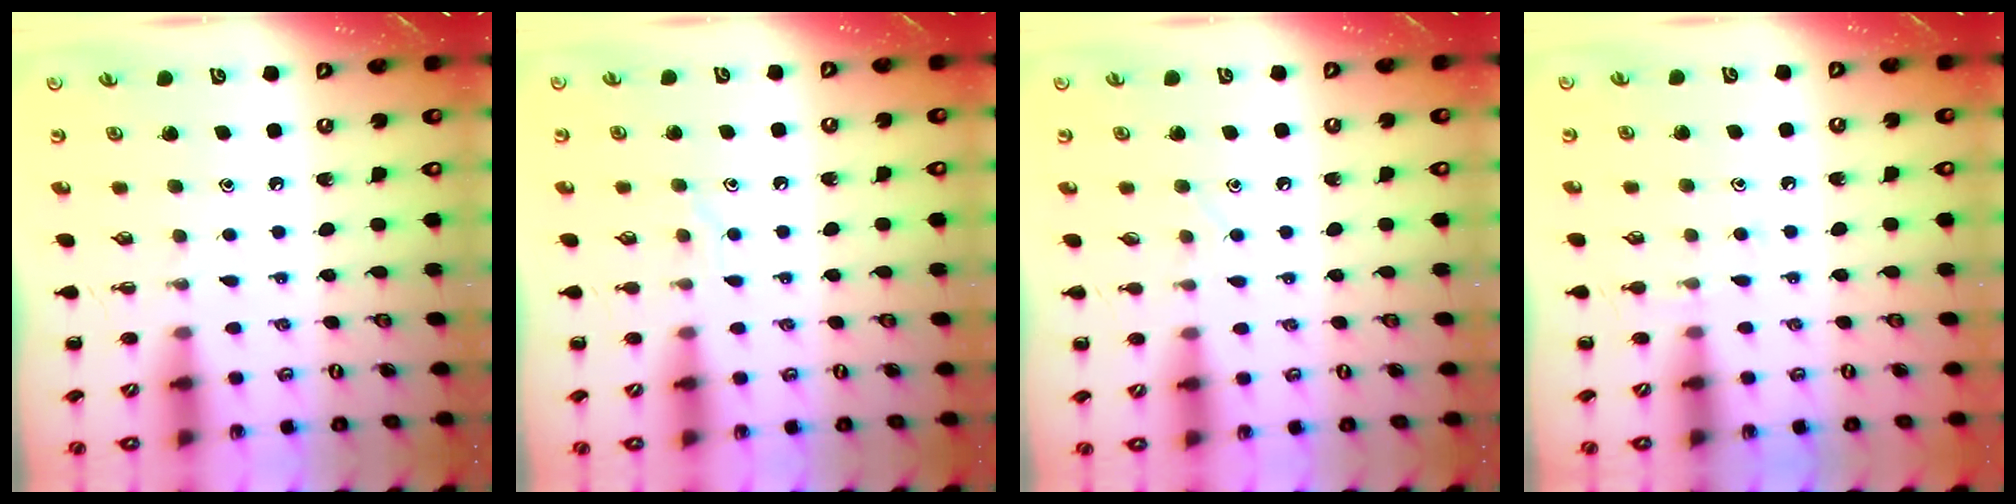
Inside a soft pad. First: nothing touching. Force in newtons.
{"total": 5.8, "press": 5.7, "slide": 0.9}
{"total": 2.3, "press": 2.3, "slide": 0.6}
{"total": 5.9, "press": 5.6, "slide": 1.9}